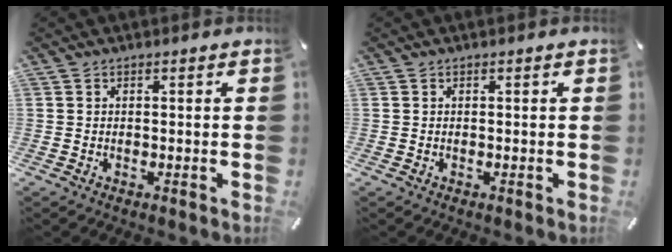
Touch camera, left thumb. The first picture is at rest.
{"total": 0.0}